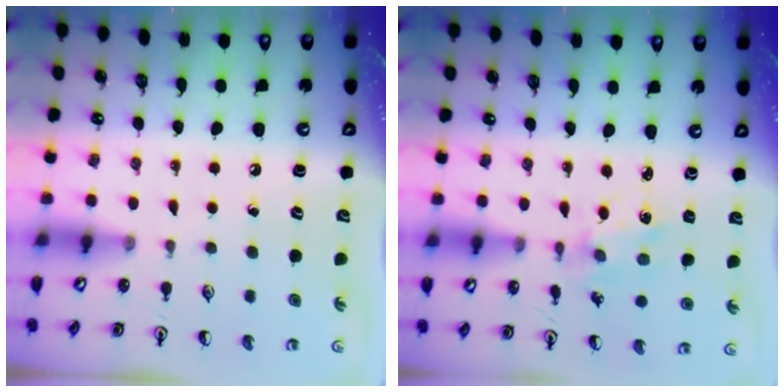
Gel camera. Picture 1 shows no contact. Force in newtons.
{"total": 1.5, "press": 1.5, "slide": 0.1}